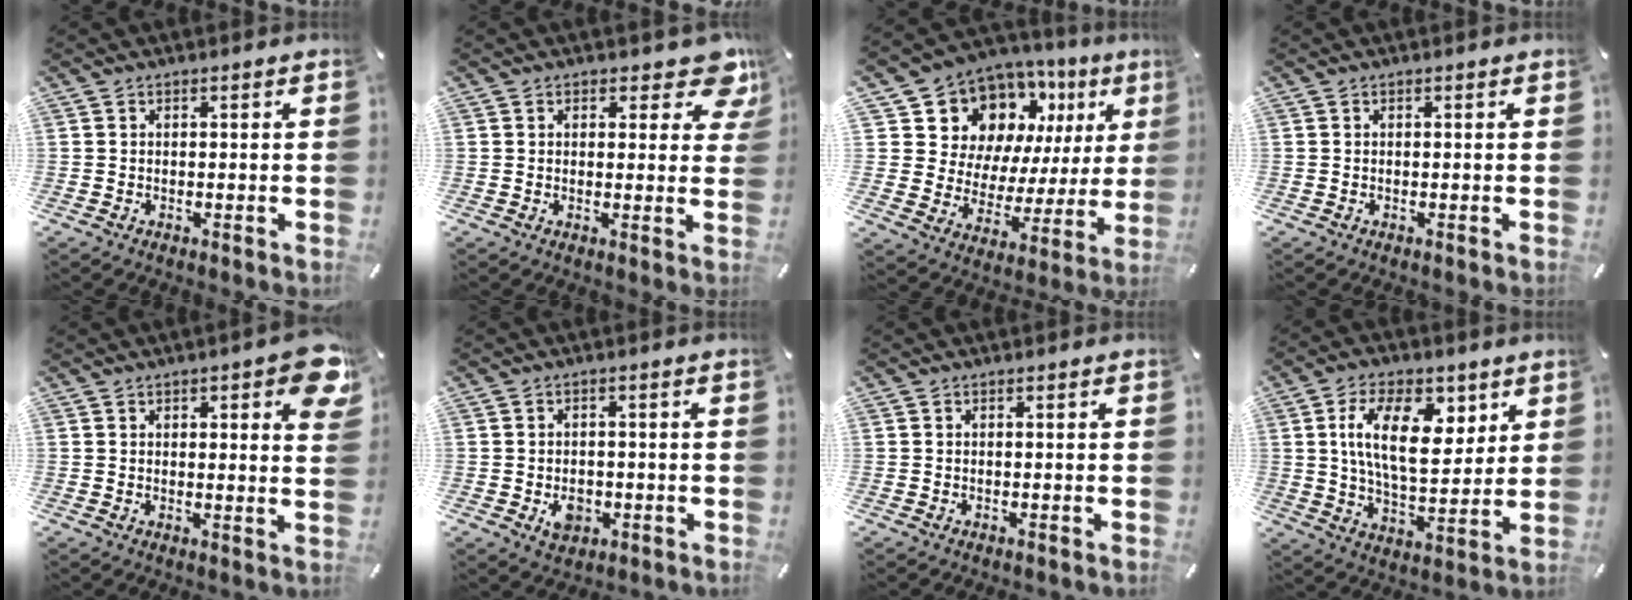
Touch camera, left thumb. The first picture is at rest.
{"total": 7.6, "force": [4.7, 3.6, 4.7], "torque": [-0.038, -0.030, 0.073]}
{"total": 13.6, "force": [8.5, 9.8, 4.1], "torque": [-0.078, -0.074, 0.158]}
{"total": 0.0}
{"total": 7.4, "force": [3.8, 2.7, 5.8], "torque": [-0.075, -0.017, 0.062]}
{"total": 5.2, "force": [-1.3, 4.1, 2.9], "torque": [-0.029, -0.004, -0.023]}
{"total": 0.0}
{"total": 16.2, "force": [5.9, 8.9, 12.1], "torque": [-0.205, -0.001, 0.104]}